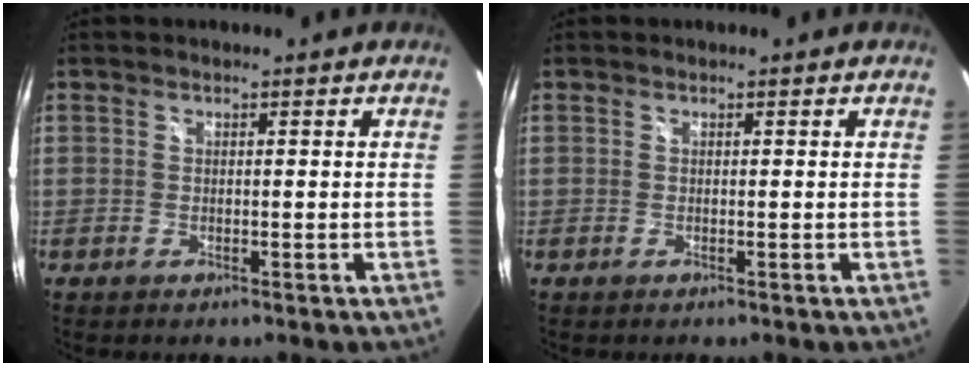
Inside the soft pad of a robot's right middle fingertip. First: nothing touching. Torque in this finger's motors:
{"motor_torque": [-0.09, 0.09, 0.00, 0.00]}